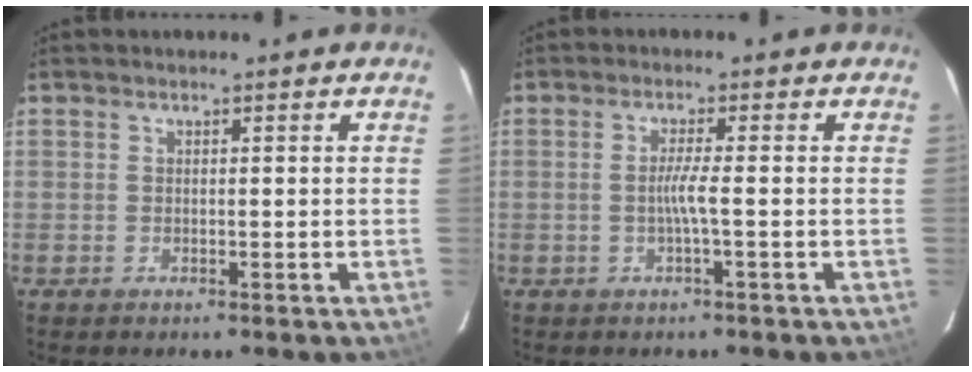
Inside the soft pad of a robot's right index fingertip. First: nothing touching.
{"total": 2.6, "force": [-0.8, -0.7, 2.4], "torque": [-0.047, -0.004, -0.015]}